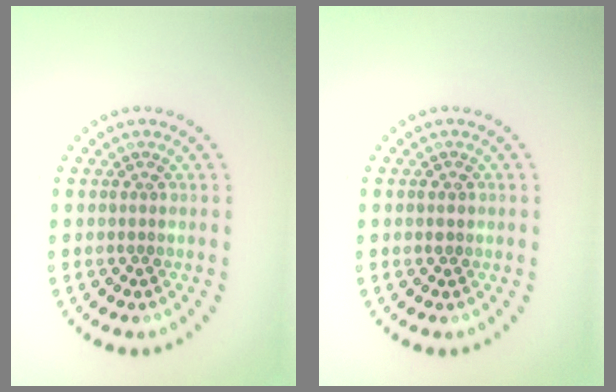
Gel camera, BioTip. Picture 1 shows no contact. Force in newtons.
{"total": 1.0, "press": 1.0, "slide": 0.2}